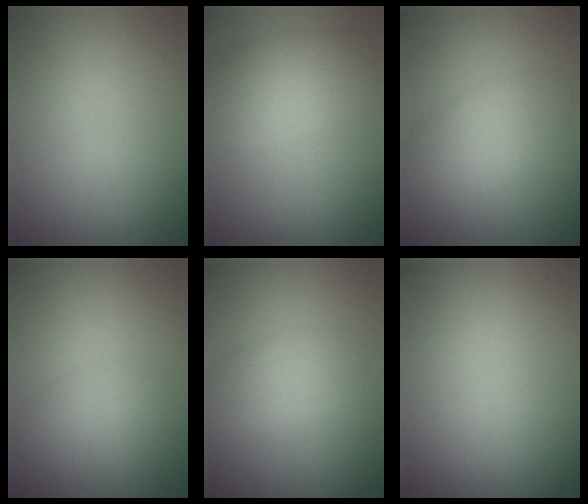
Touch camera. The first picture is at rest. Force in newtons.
{"total": 4.5, "press": 4.5, "slide": 0.3}
{"total": 4.1, "press": 4.1, "slide": 0.3}
{"total": 1.7, "press": 1.7, "slide": 0.1}
{"total": 2.8, "press": 2.8, "slide": 0.1}
{"total": 0.0}